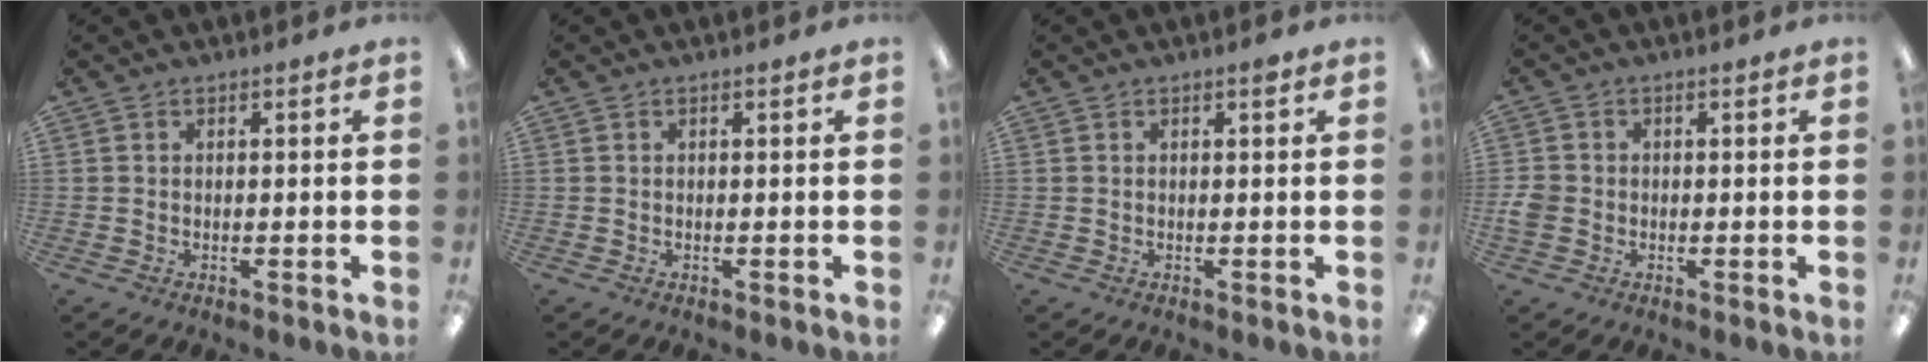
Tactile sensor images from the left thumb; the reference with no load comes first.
{"total": 0.0}
{"total": 0.7, "force": [0.5, 0.1, 0.5], "torque": [-0.002, -0.002, 0.006]}
{"total": 3.2, "force": [-0.7, 2.7, 1.5], "torque": [-0.029, 0.005, -0.012]}